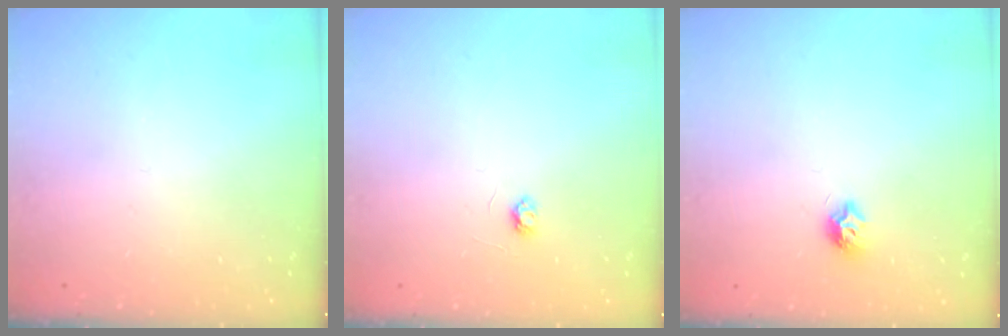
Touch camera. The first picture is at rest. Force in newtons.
{"total": 2.6, "press": 2.6, "slide": 0.3}
{"total": 7.1, "press": 7.1, "slide": 0.8}